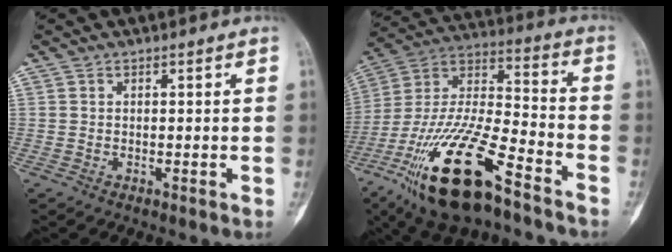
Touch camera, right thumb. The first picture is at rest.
{"total": 25.2, "force": [-14.6, 7.9, 18.9], "torque": [-0.401, 0.044, -0.264]}